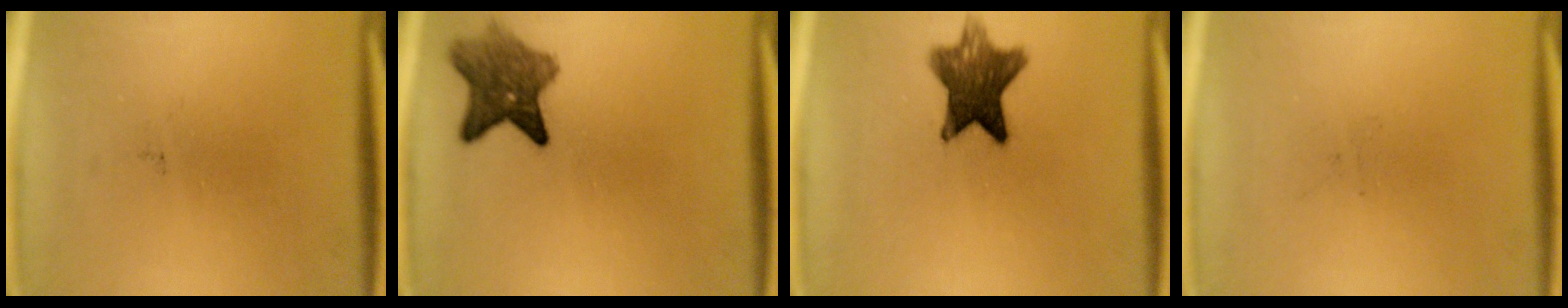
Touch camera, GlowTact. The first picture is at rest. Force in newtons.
{"total": 6.7}
{"total": 9.5}
{"total": 0.0}